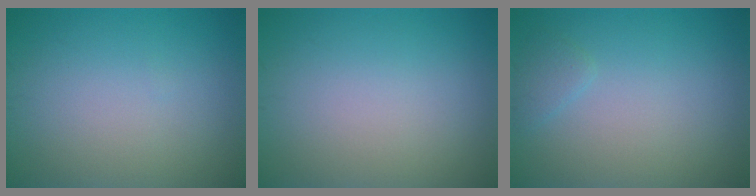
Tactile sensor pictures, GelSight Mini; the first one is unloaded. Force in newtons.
{"total": 0.0}
{"total": 1.0, "press": 1.0, "slide": 0.1}